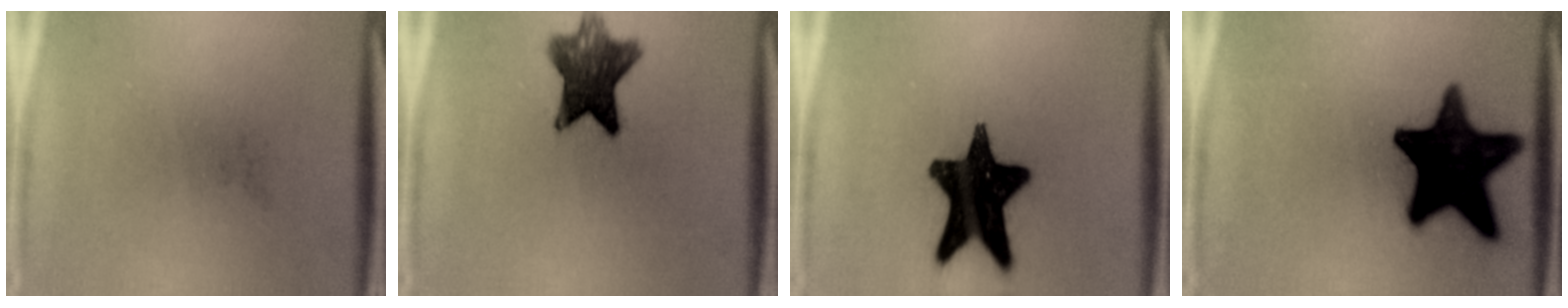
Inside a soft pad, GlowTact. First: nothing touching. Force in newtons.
{"total": 9.1}
{"total": 17.4}
{"total": 18.4}